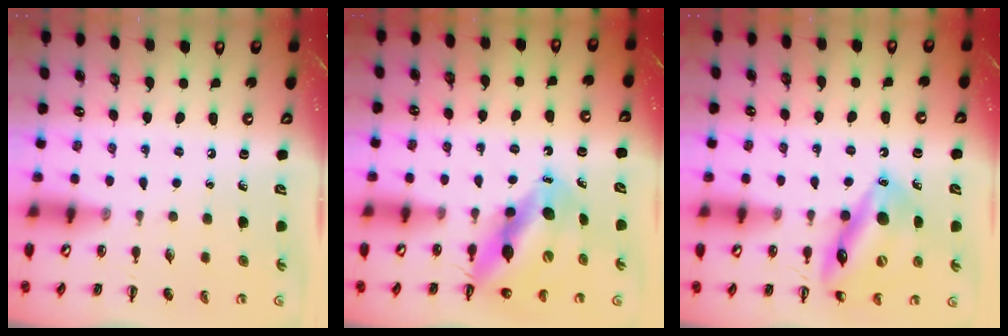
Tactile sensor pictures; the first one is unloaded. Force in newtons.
{"total": 11.2, "press": 10.8, "slide": 3.2}
{"total": 16.1, "press": 15.9, "slide": 2.8}